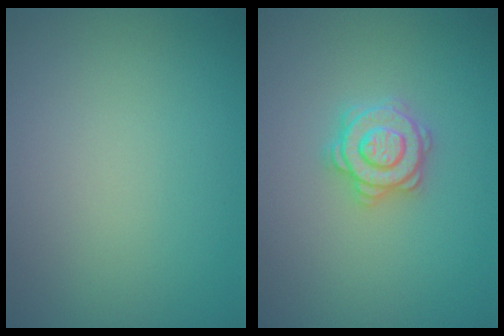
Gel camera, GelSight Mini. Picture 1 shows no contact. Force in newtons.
{"total": 3.3, "press": 3.3, "slide": 0.5}